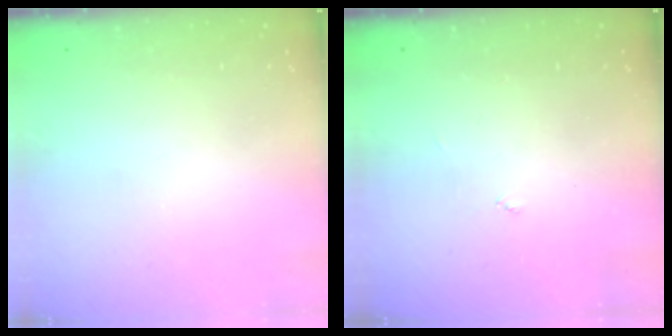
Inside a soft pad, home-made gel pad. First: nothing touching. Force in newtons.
{"total": 3.0, "press": 3.0, "slide": 0.2}